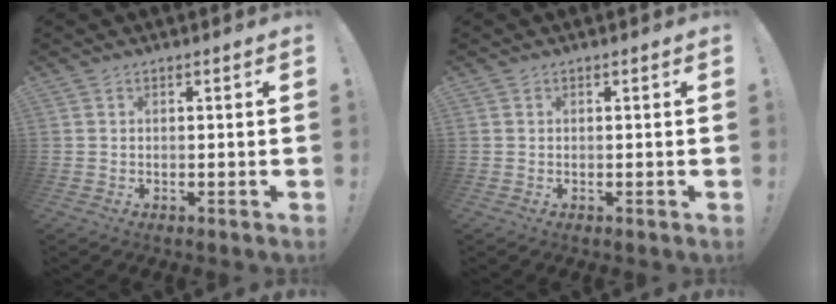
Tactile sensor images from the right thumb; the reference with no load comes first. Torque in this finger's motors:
{"motor_torque": [-0.03, -0.16, 0.15, -0.02, -0.01]}